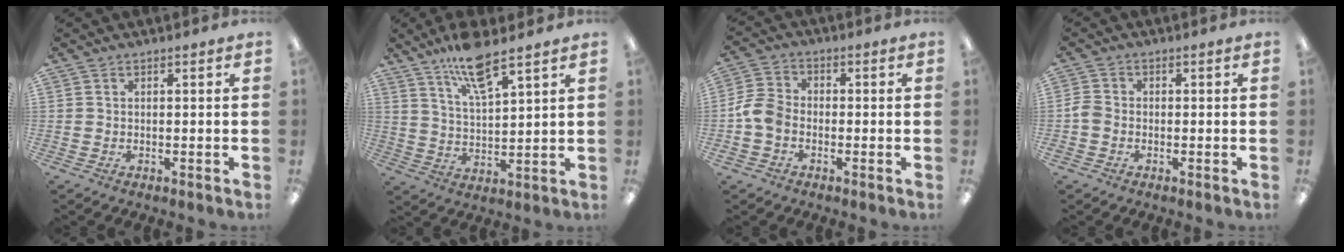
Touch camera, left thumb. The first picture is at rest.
{"total": 10.4, "force": [7.9, 2.5, 6.3], "torque": [-0.118, -0.033, 0.139]}
{"total": 6.6, "force": [-2.1, 5.0, 3.8], "torque": [-0.081, 0.016, -0.036]}
{"total": 2.5, "force": [-0.9, 1.9, 1.3], "torque": [-0.022, 0.005, -0.016]}